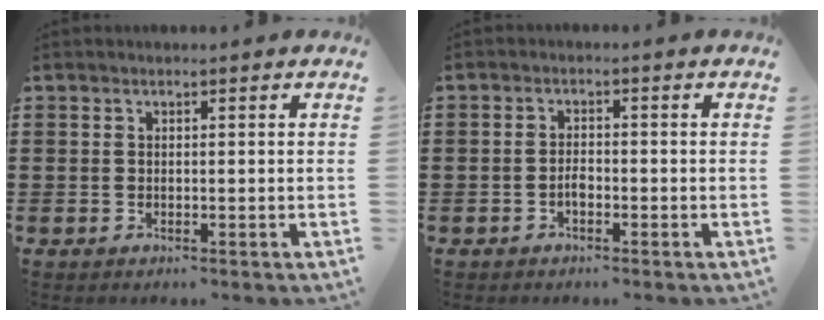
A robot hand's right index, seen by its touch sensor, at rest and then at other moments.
{"total": 1.9, "force": [-0.9, 0.9, 1.3], "torque": [-0.027, 0.002, -0.017]}